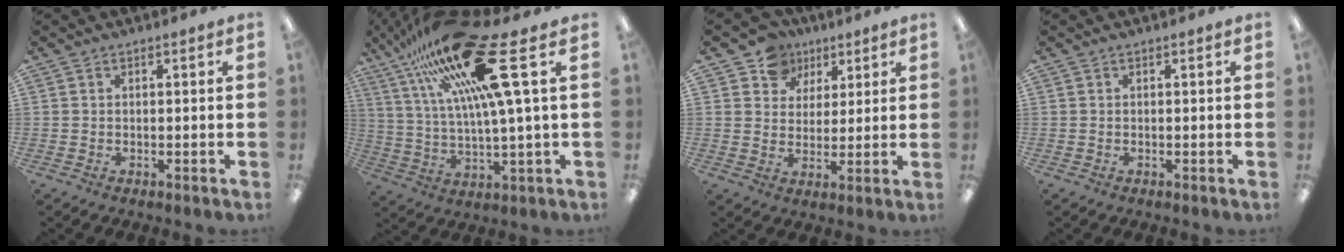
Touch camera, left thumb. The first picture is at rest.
{"total": 24.0, "force": [12.3, 5.1, 20.0], "torque": [-0.368, -0.054, 0.189]}
{"total": 9.2, "force": [5.5, 7.2, 1.2], "torque": [-0.034, -0.035, 0.104]}
{"total": 0.0}